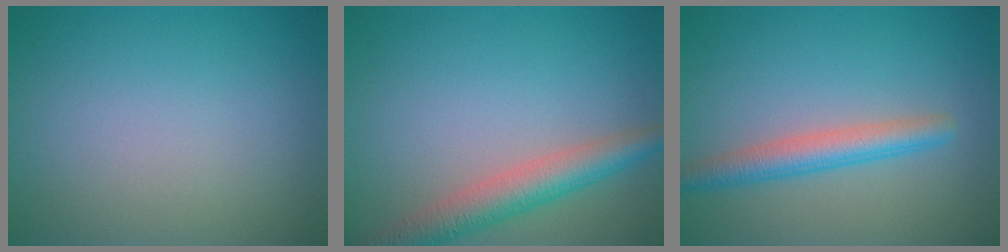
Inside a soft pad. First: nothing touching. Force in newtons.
{"total": 4.6, "press": 4.6, "slide": 0.2}
{"total": 3.3, "press": 3.3, "slide": 0.1}